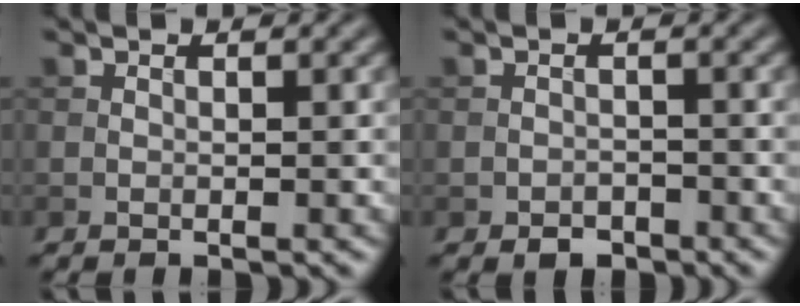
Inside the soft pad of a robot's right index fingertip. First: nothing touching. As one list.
[{"total": 1.6, "force": [-1.2, 1.0, 0.5], "torque": [-0.005, 0.001, -0.023]}]